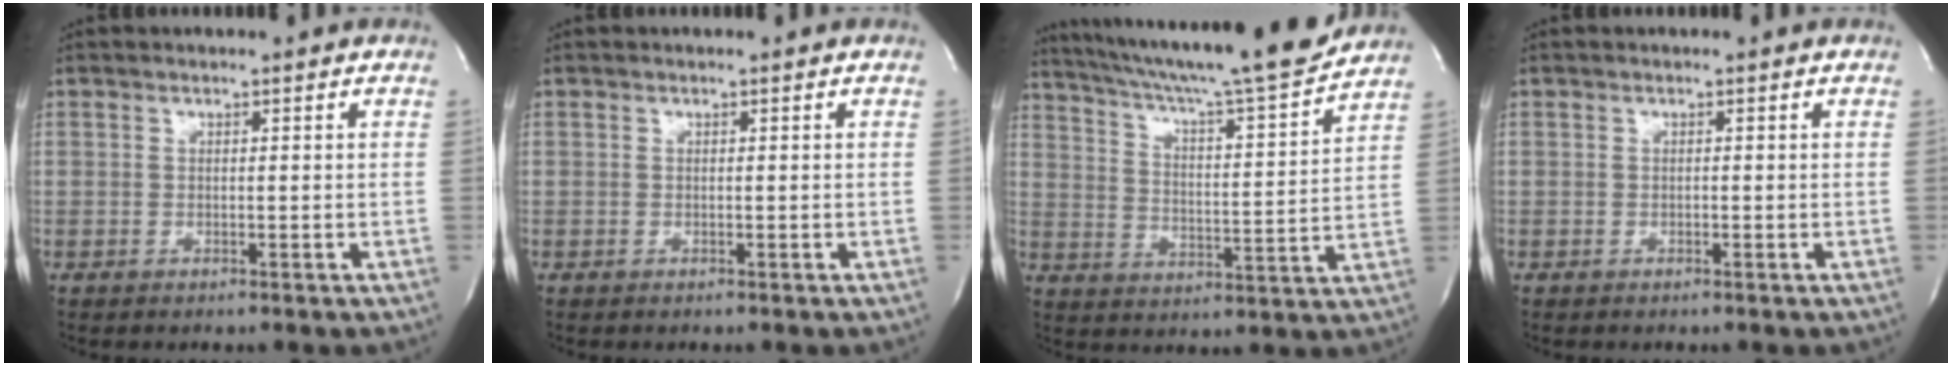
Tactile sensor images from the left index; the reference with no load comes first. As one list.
[{"total": 0.0}, {"total": 21.3, "force": [18.9, -0.1, 9.8], "torque": [-0.164, -0.022, 0.280]}, {"total": 0.0}]